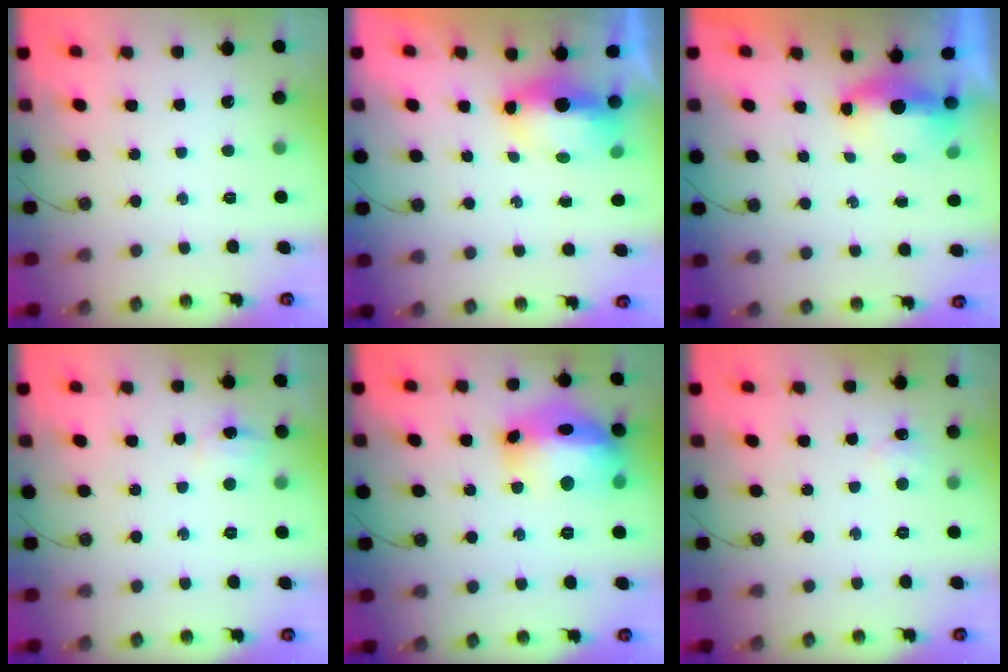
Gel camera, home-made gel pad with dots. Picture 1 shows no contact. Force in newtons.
{"total": 6.8, "press": 6.8, "slide": 0.8}
{"total": 9.1, "press": 6.1, "slide": 6.7}
{"total": 5.1, "press": 5.0, "slide": 0.7}
{"total": 18.8, "press": 18.7, "slide": 1.9}
{"total": 4.4, "press": 4.4, "slide": 0.6}